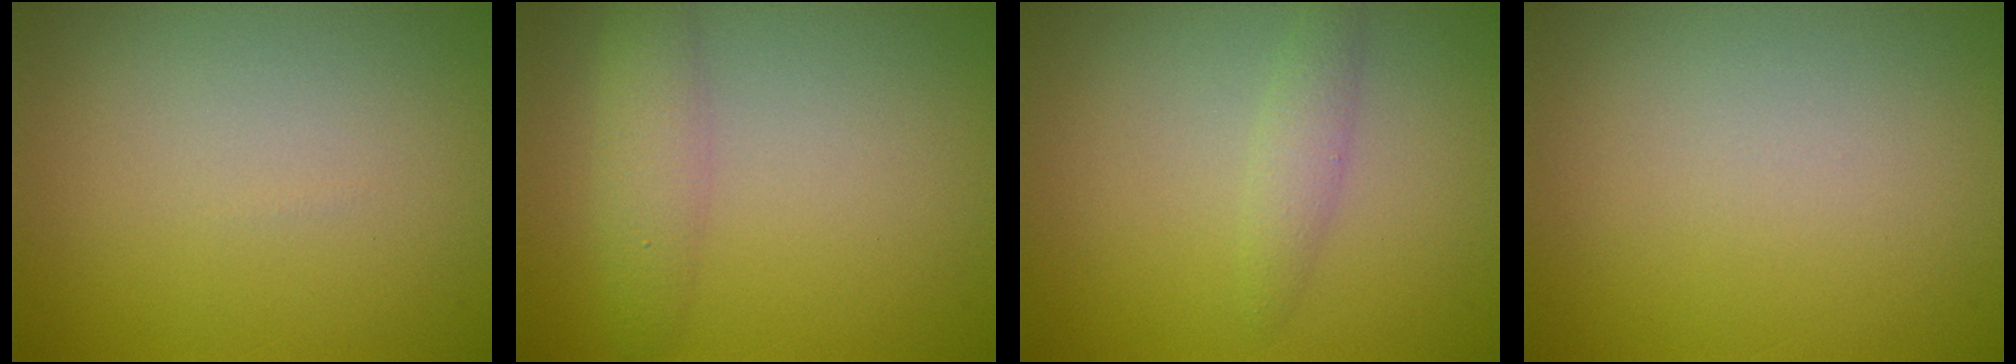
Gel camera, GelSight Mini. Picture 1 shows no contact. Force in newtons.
{"total": 2.8, "press": 2.8, "slide": 0.1}
{"total": 1.5, "press": 1.5, "slide": 0.1}
{"total": 0.0}